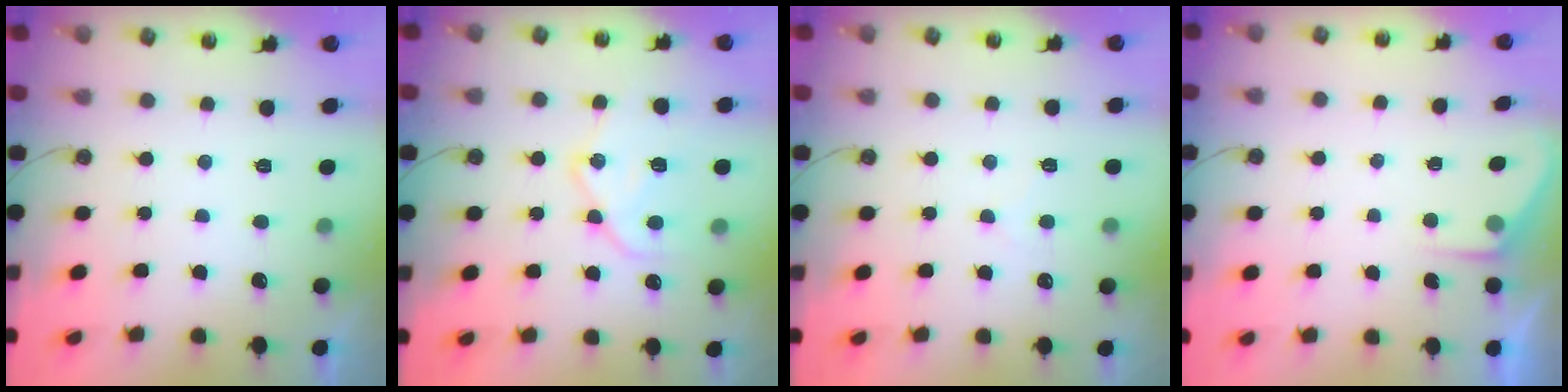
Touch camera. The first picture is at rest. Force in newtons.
{"total": 14.8, "press": 14.7, "slide": 1.4}
{"total": 3.3, "press": 3.3, "slide": 0.5}
{"total": 2.6, "press": 2.5, "slide": 0.4}